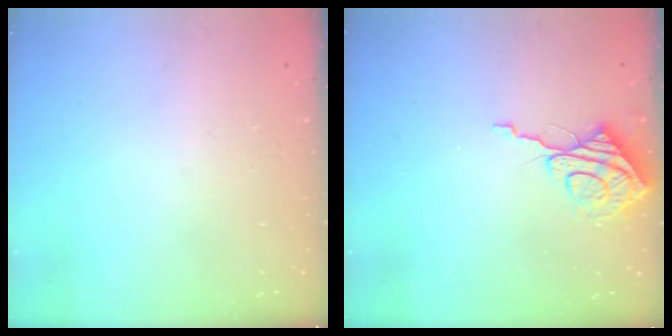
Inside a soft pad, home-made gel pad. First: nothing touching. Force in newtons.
{"total": 10.1, "press": 10.0, "slide": 0.9}